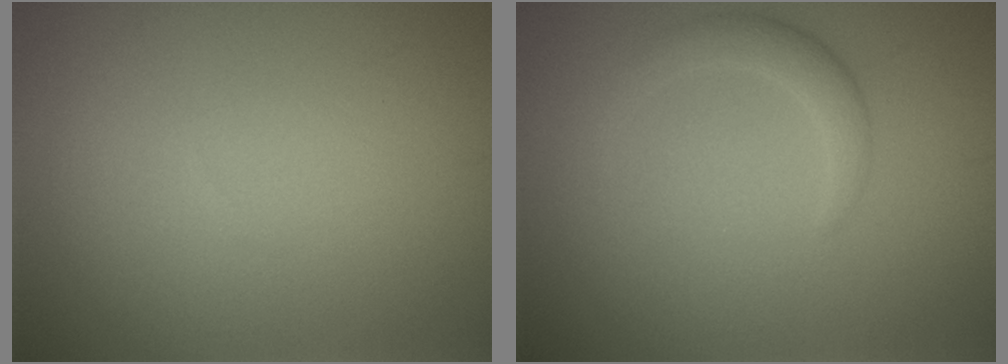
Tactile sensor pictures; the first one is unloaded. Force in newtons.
{"total": 1.9, "press": 1.9, "slide": 0.1}